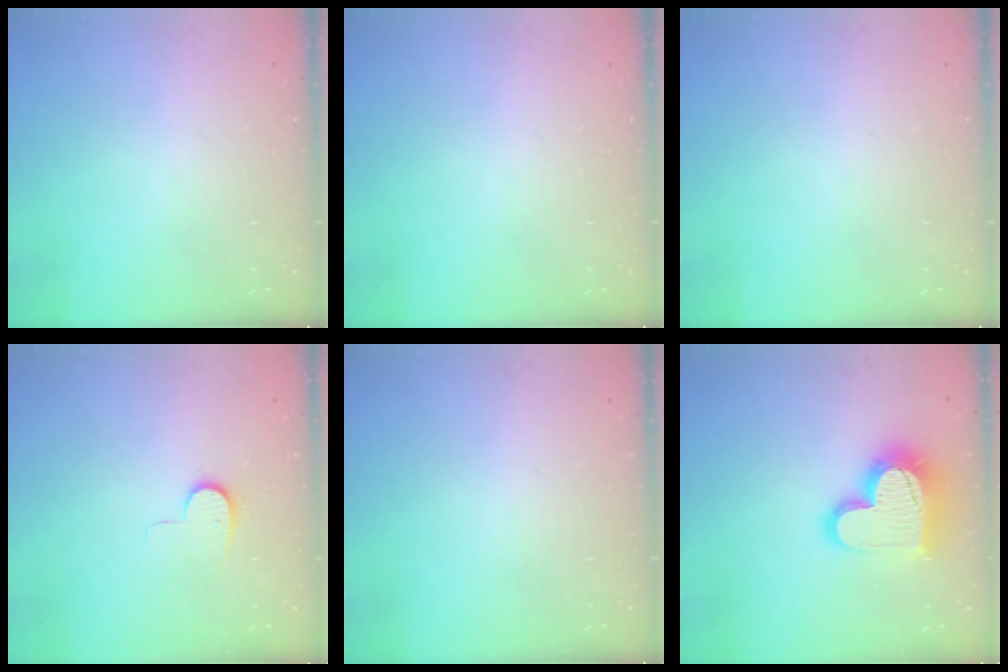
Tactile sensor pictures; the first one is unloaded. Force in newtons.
{"total": 0.0}
{"total": 0.0}
{"total": 7.1, "press": 7.1, "slide": 0.7}
{"total": 0.0}
{"total": 18.6, "press": 18.6, "slide": 1.3}